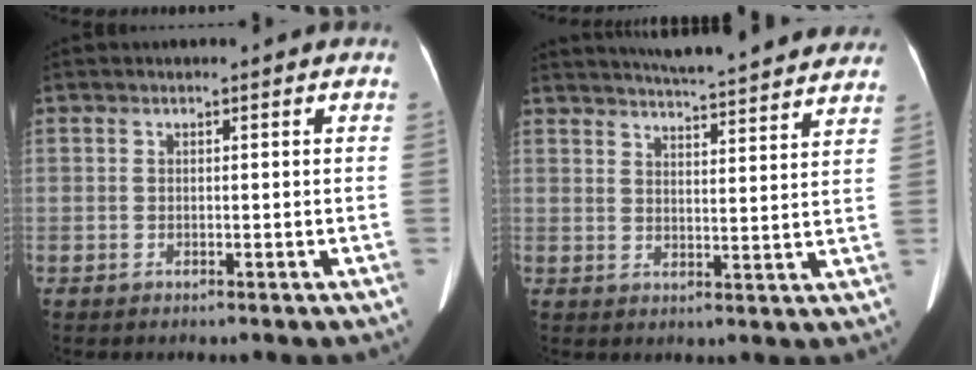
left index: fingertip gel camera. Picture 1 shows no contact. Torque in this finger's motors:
{"motor_torque": [0.26, -0.57, 0.04, 0.03]}